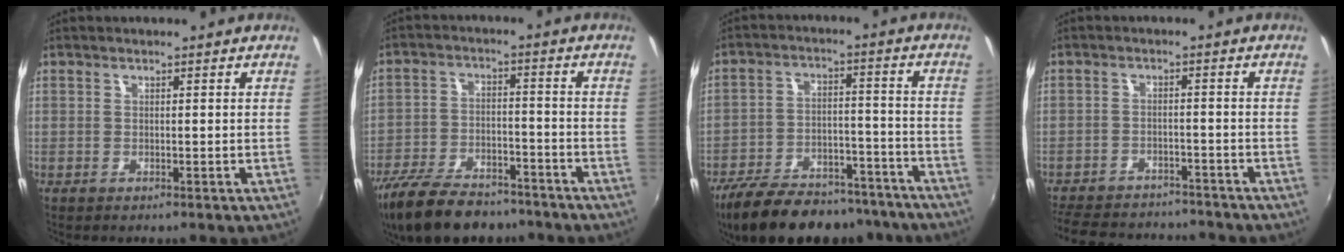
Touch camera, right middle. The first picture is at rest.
{"total": 18.5, "force": [-14.5, 7.4, 8.8], "torque": [-0.195, -0.021, -0.233]}
{"total": 23.7, "force": [-19.5, 8.8, 10.1], "torque": [-0.202, 0.002, -0.269]}
{"total": 17.1, "force": [-14.9, 6.0, 6.0], "torque": [-0.149, 0.004, -0.211]}